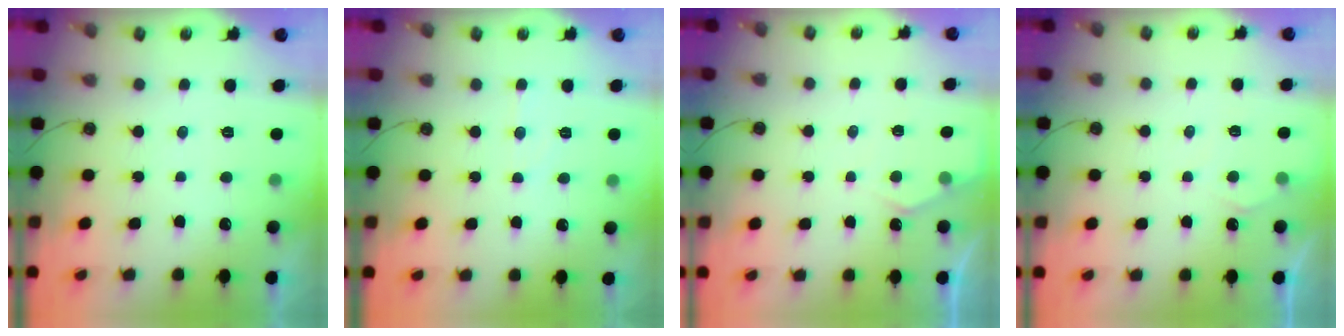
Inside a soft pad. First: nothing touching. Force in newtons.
{"total": 5.1, "press": 5.1, "slide": 0.2}
{"total": 4.4, "press": 4.4, "slide": 0.6}
{"total": 4.0, "press": 4.0, "slide": 0.5}